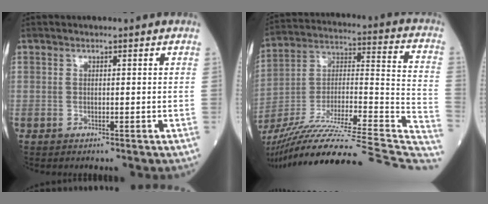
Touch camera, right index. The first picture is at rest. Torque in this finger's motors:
{"motor_torque": [-0.63, -1.51, 0.71, 0.21]}